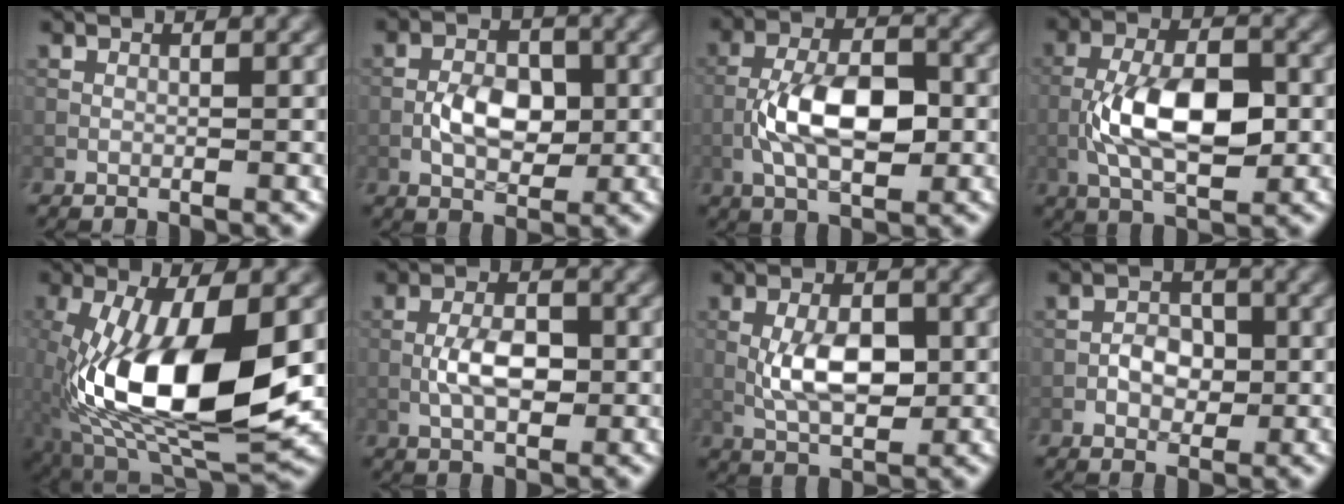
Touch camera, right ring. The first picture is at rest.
{"total": 4.2, "force": [-0.7, 2.5, 3.3], "torque": [-0.057, 0.002, -0.013]}
{"total": 7.2, "force": [-1.6, 3.4, 6.2], "torque": [-0.118, 0.005, -0.031]}
{"total": 8.2, "force": [-1.6, 3.7, 7.1], "torque": [-0.138, 0.004, -0.028]}
{"total": 15.1, "force": [-2.6, 6.6, 13.3], "torque": [-0.257, -0.020, -0.048]}
{"total": 3.9, "force": [-0.8, 1.9, 3.4], "torque": [-0.061, 0.003, -0.016]}
{"total": 5.2, "force": [-0.5, 2.5, 4.5], "torque": [-0.088, 0.002, -0.009]}
{"total": 2.7, "force": [-0.6, 1.9, 1.8], "torque": [-0.027, 0.002, -0.013]}